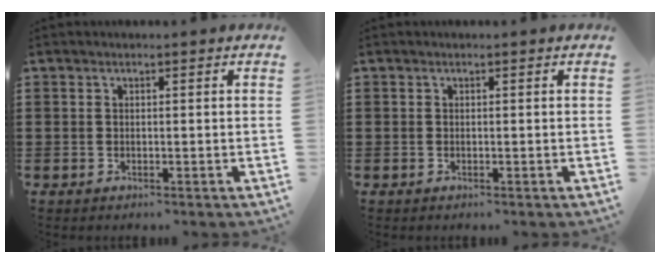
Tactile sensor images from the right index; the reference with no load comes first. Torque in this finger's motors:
{"motor_torque": [0.00, 2.14, 0.00, 0.00]}